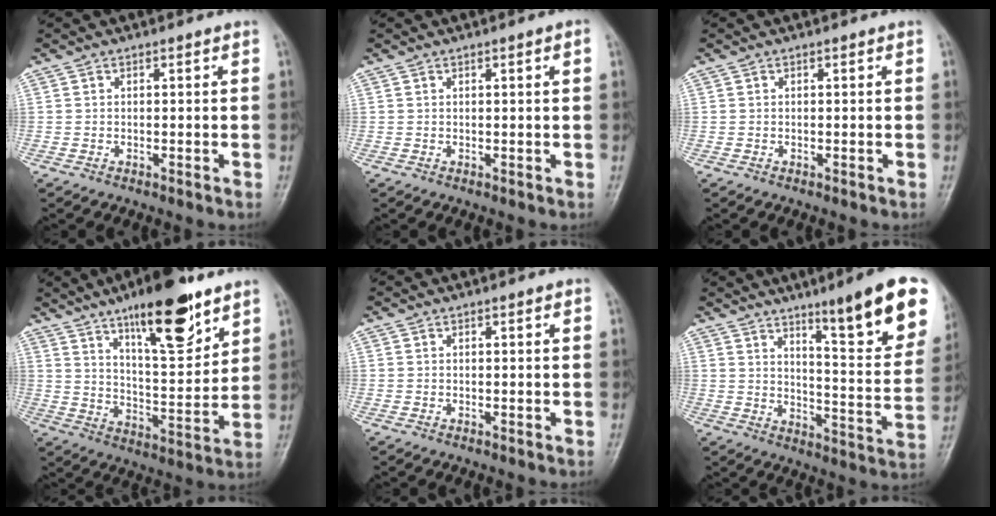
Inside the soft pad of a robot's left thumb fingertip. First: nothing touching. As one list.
[{"total": 1.3, "force": [0.4, 0.0, 1.2], "torque": [-0.021, 0.002, 0.006]}, {"total": 0.0}, {"total": 17.0, "force": [10.7, 5.1, 12.2], "torque": [-0.162, -0.060, 0.178]}, {"total": 0.5, "force": [0.2, 0.0, 0.5], "torque": [-0.008, 0.001, 0.002]}, {"total": 18.4, "force": [10.9, 2.8, 14.6], "torque": [-0.160, -0.061, 0.157]}]